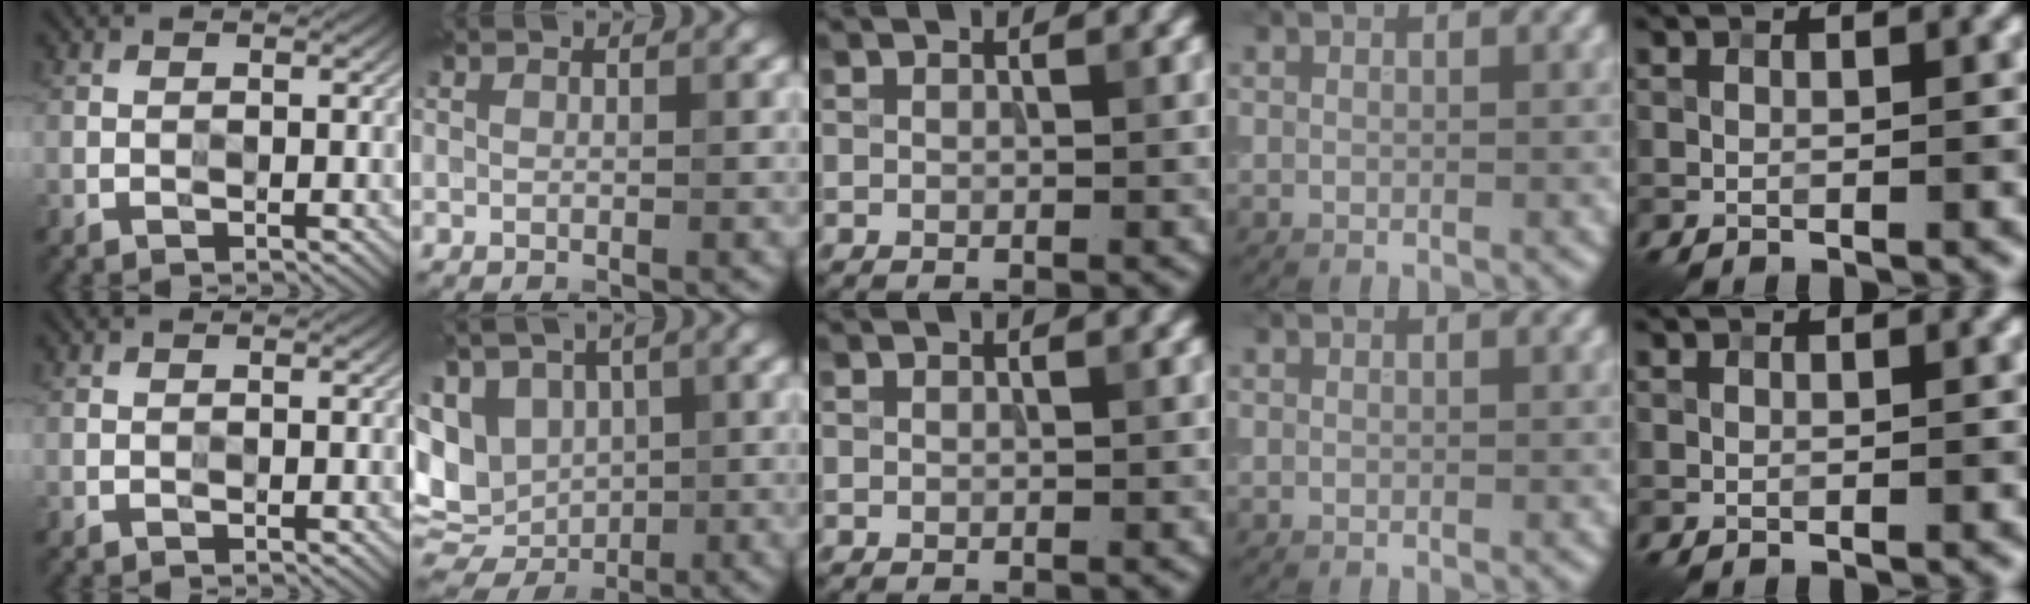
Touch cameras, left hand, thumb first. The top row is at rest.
{"index": {"total": 9.5, "force": [0.7, 7.4, 5.9], "torque": [-0.112, -0.002, 0.025]}}